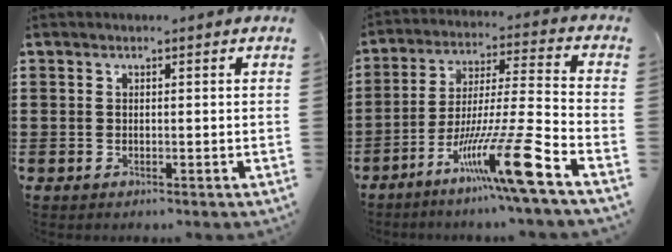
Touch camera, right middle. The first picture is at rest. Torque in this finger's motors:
{"motor_torque": [2.04, -0.10, 1.01, 0.21]}